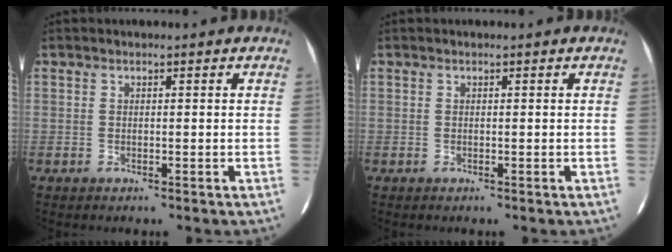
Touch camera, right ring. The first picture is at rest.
{"total": 0.0}